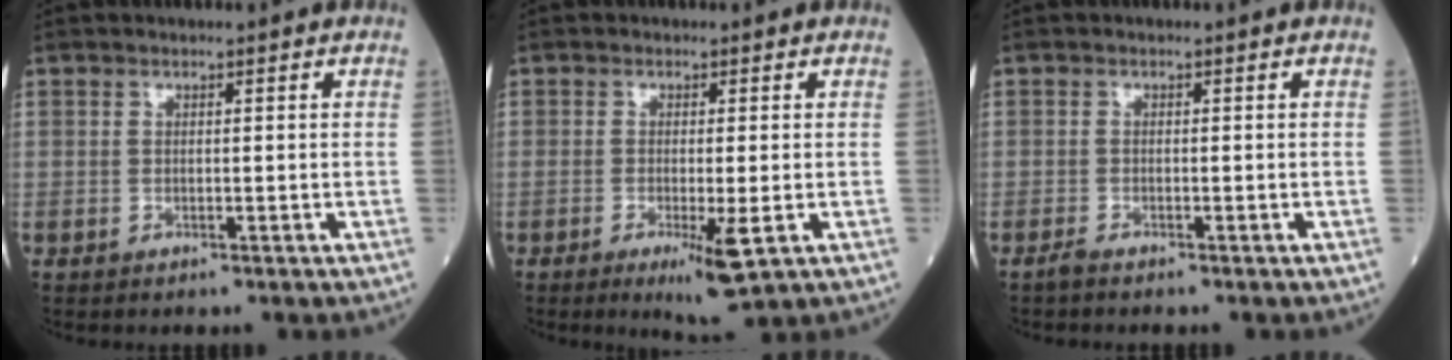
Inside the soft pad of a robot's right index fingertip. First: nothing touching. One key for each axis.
{"total": 5.4, "fx": -2.1, "fy": 0.4, "fz": 5.0, "tx": -0.076, "ty": -0.014, "tz": -0.028}
{"total": 0.9, "fx": -0.9, "fy": -0.1, "fz": 0.2, "tx": -0.010, "ty": -0.002, "tz": -0.019}